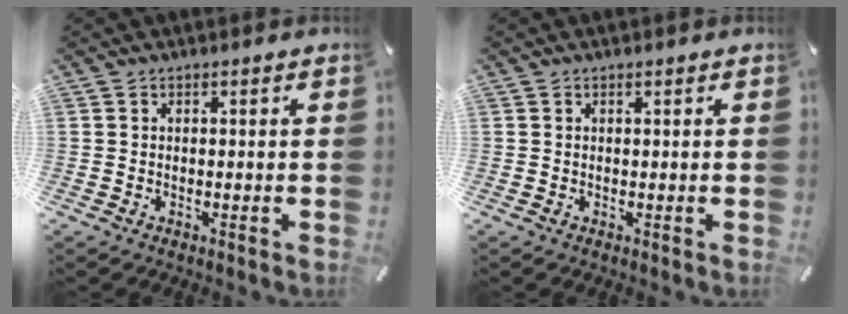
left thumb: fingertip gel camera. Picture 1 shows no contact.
{"total": 0.0}